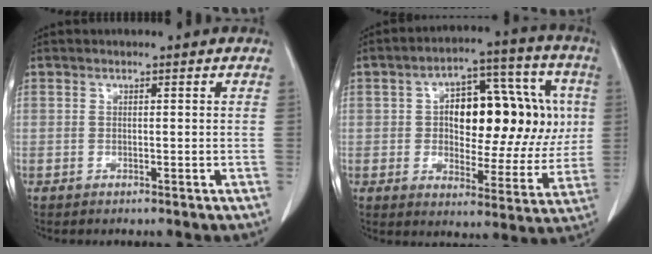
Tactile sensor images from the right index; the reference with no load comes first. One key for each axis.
{"total": 18.8, "fx": 2.5, "fy": 8.9, "fz": 16.4, "tx": -0.233, "ty": 0.041, "tz": 0.043}